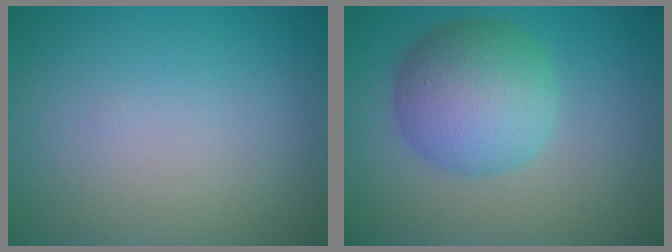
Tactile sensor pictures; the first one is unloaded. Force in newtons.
{"total": 6.5, "press": 6.5, "slide": 0.0}